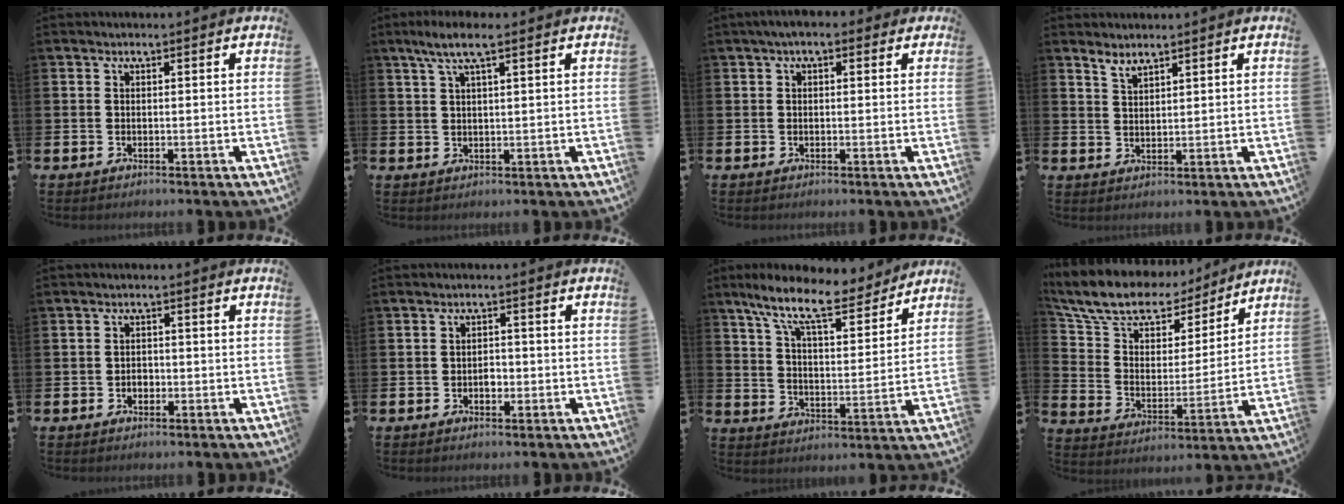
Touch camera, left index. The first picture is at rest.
{"total": 4.6, "force": [3.0, 0.8, 3.3], "torque": [-0.063, 0.000, 0.051]}
{"total": 2.3, "force": [1.3, 1.2, 1.4], "torque": [-0.025, 0.007, 0.021]}
{"total": 2.4, "force": [2.3, 0.4, 0.5], "torque": [-0.007, -0.009, 0.041]}
{"total": 1.3, "force": [-0.4, 1.1, 0.6], "torque": [-0.006, 0.003, -0.012]}
{"total": 1.6, "force": [-0.4, 1.3, 0.9], "torque": [-0.003, -0.002, -0.013]}
{"total": 11.4, "force": [9.4, 2.8, 5.8], "torque": [-0.130, -0.051, 0.160]}
{"total": 10.8, "force": [9.3, 4.4, 3.1], "torque": [-0.103, -0.058, 0.165]}